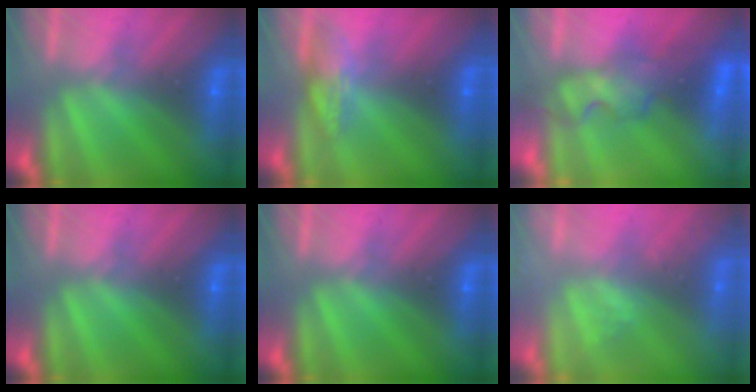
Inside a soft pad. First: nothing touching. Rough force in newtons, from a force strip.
{"total": 2.4}
{"total": 3.9}
{"total": 0.0}
{"total": 0.0}
{"total": 2.1}